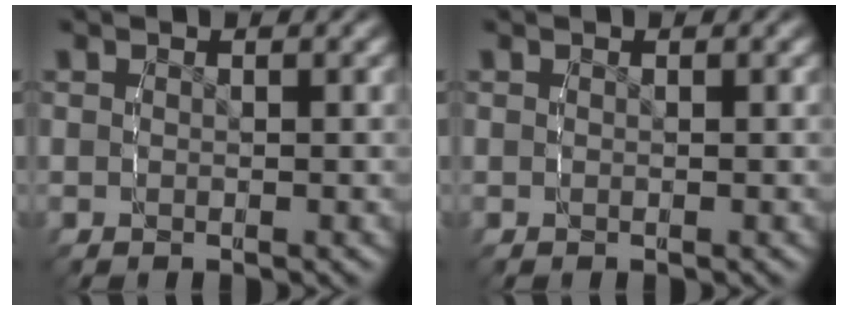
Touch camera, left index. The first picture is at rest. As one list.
[{"total": 0.0}]